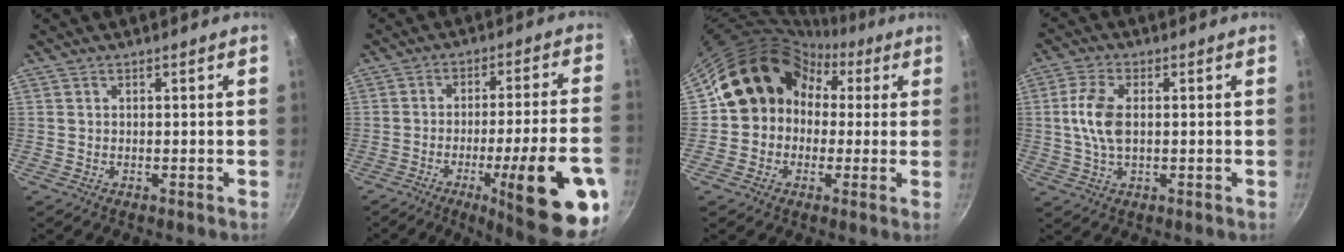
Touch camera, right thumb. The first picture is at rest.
{"total": 22.3, "force": [-8.8, 4.0, 20.1], "torque": [-0.255, 0.027, -0.121]}
{"total": 14.7, "force": [1.8, 13.0, 6.7], "torque": [-0.066, 0.049, 0.010]}
{"total": 7.8, "force": [0.7, 4.3, 6.4], "torque": [-0.131, 0.009, 0.011]}